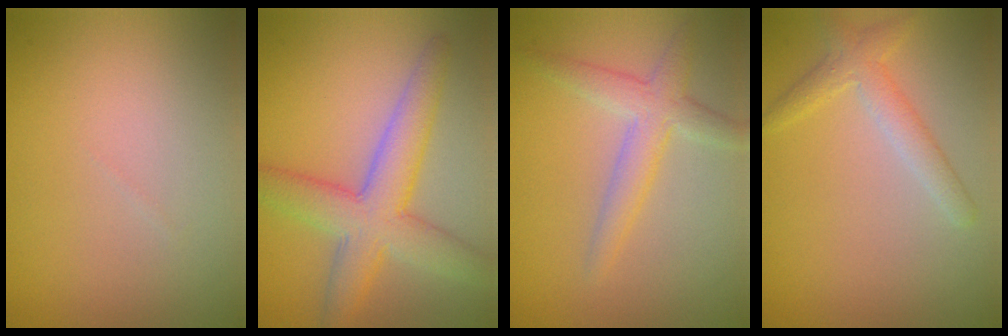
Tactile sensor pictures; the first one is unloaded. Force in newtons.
{"total": 6.2, "press": 6.2, "slide": 0.2}
{"total": 3.2, "press": 3.2, "slide": 0.1}
{"total": 2.4, "press": 2.4, "slide": 0.2}